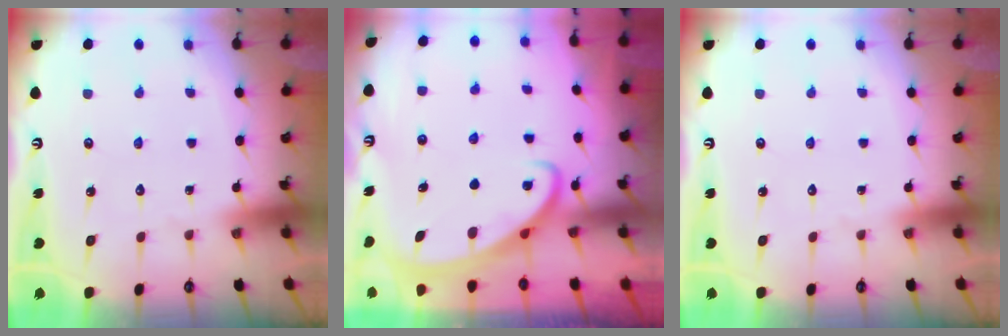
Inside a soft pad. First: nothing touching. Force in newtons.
{"total": 2.6, "press": 2.6, "slide": 0.4}
{"total": 0.0}